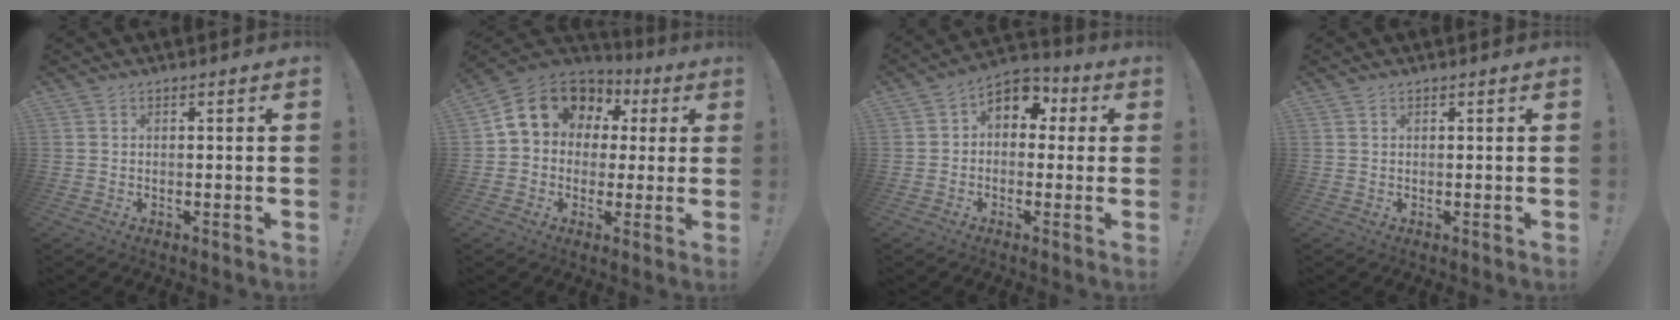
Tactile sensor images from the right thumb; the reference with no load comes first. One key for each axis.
{"total": 14.8, "fx": 5.5, "fy": 11.6, "fz": 7.3, "tx": -0.107, "ty": -0.020, "tz": 0.110}
{"total": 7.8, "fx": 1.3, "fy": 6.3, "fz": 4.4, "tx": -0.057, "ty": 0.005, "tz": 0.030}
{"total": 0.0}